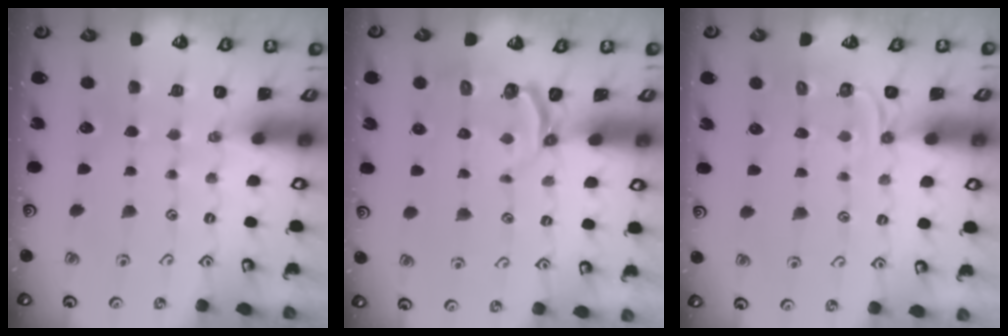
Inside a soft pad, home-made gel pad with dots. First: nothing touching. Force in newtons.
{"total": 3.9, "press": 2.8, "slide": 2.7}
{"total": 3.3, "press": 2.8, "slide": 1.7}